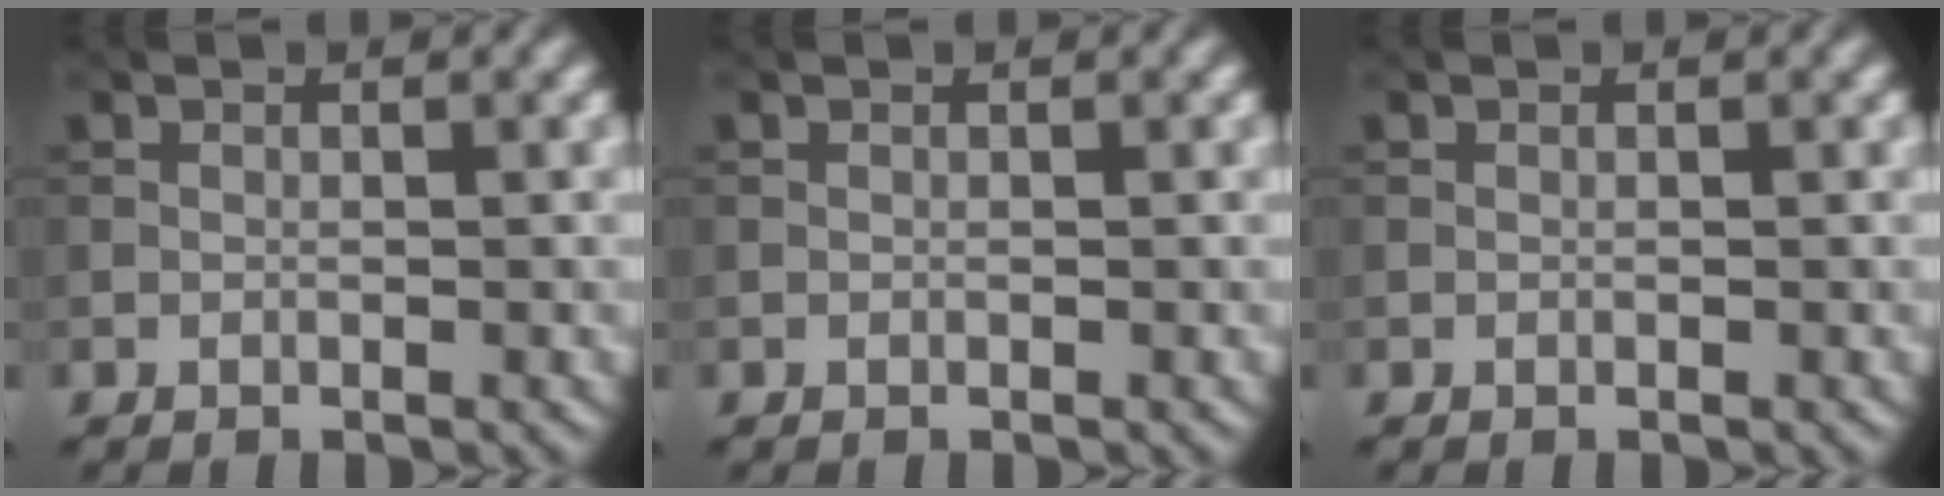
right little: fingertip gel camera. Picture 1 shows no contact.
{"total": 0.0}
{"total": 0.0}